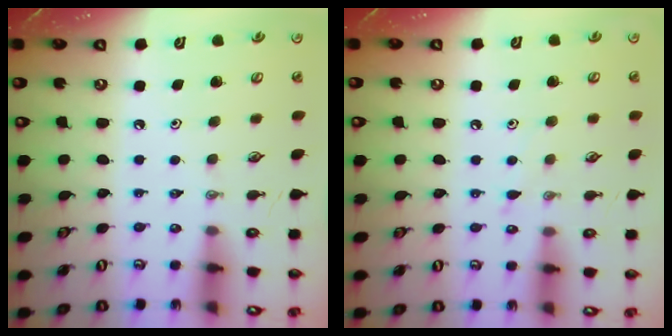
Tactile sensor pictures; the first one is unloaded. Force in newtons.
{"total": 5.8, "press": 5.8, "slide": 0.7}